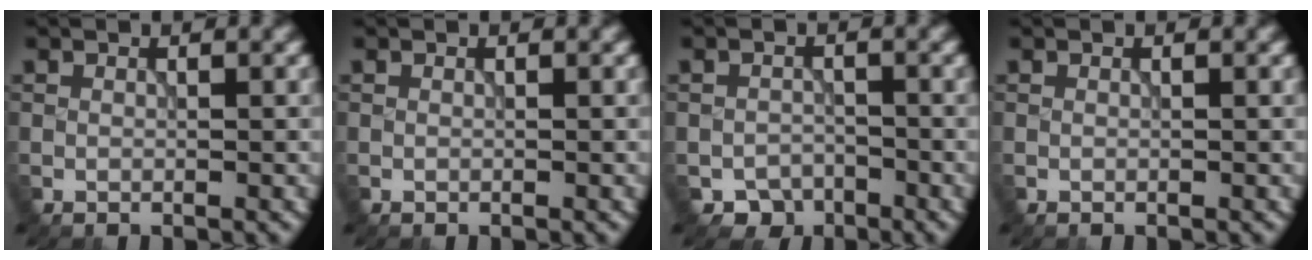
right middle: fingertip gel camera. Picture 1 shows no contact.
{"total": 0.0}
{"total": 2.4, "force": [-1.8, 1.6, 0.4], "torque": [0.003, -0.003, -0.032]}
{"total": 0.0}